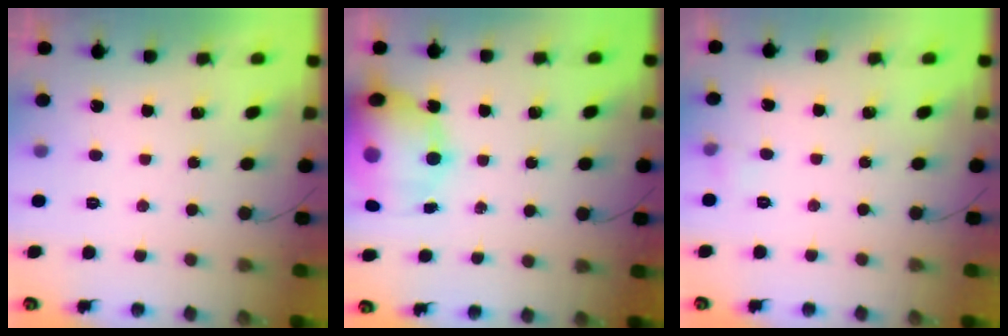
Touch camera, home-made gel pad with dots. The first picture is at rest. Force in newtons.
{"total": 21.1, "press": 20.6, "slide": 4.6}
{"total": 3.4, "press": 3.1, "slide": 1.3}